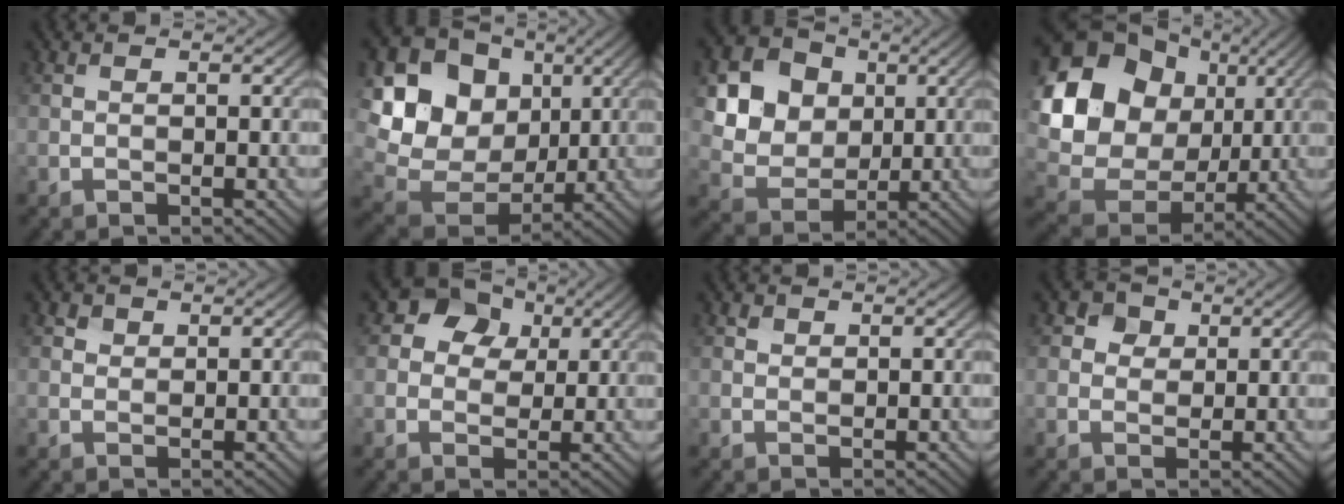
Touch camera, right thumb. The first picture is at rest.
{"total": 16.9, "force": [4.8, 13.9, 8.5], "torque": [-0.243, 0.046, 0.113]}
{"total": 10.9, "force": [3.2, 8.8, 5.5], "torque": [-0.158, 0.010, 0.064]}
{"total": 18.5, "force": [4.2, 15.2, 9.6], "torque": [-0.253, 0.015, 0.098]}
{"total": 1.3, "force": [0.7, 1.0, 0.4], "torque": [-0.005, 0.000, 0.012]}
{"total": 8.9, "force": [3.8, 7.0, 3.9], "torque": [-0.085, 0.026, 0.043]}
{"total": 0.8, "force": [0.5, 0.6, 0.2], "torque": [-0.002, -0.003, 0.009]}
{"total": 3.0, "force": [1.3, 2.4, 1.2], "torque": [-0.021, -0.001, 0.020]}